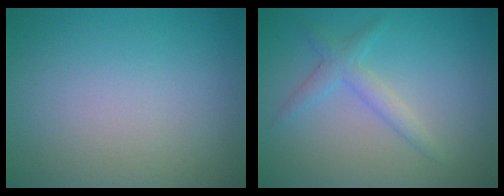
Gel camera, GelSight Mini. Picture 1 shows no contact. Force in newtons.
{"total": 2.1, "press": 2.1, "slide": 0.1}